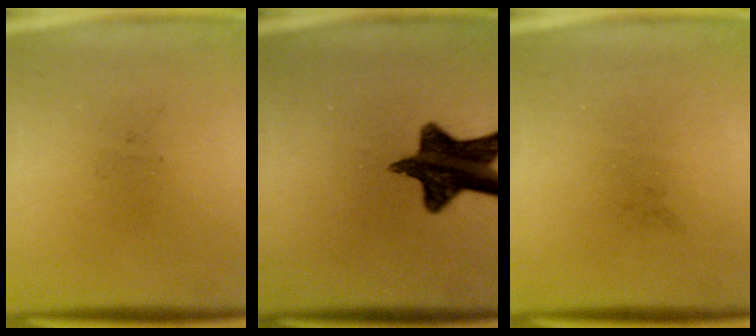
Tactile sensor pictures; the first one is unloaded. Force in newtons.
{"total": 13.2}
{"total": 0.0}